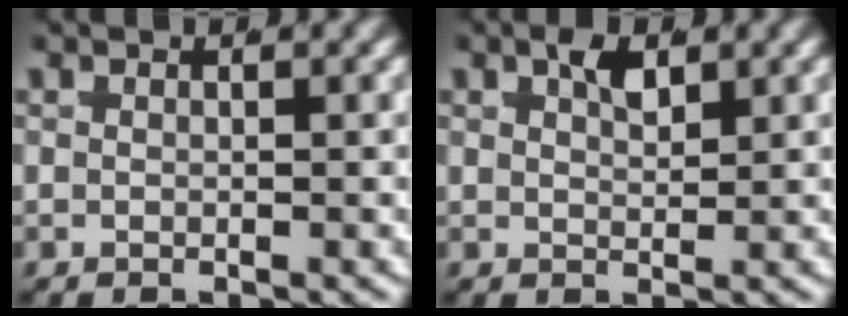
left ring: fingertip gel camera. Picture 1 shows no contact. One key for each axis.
{"total": 1.6, "fx": 0.8, "fy": 0.7, "fz": 1.2, "tx": -0.021, "ty": -0.008, "tz": 0.017}